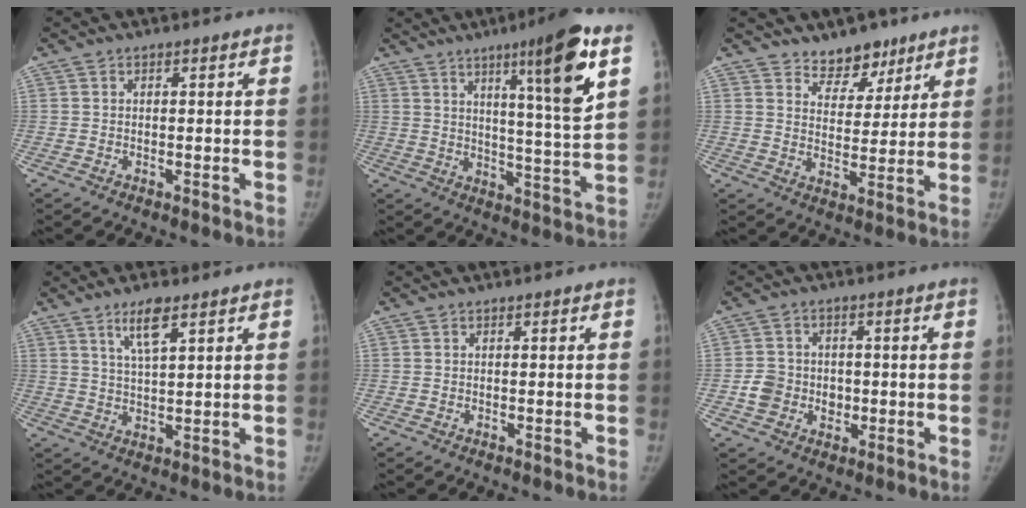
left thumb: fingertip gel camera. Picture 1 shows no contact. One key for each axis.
{"total": 15.0, "fx": 7.1, "fy": 0.9, "fz": 13.2, "tx": -0.194, "ty": -0.039, "tz": 0.105}
{"total": 7.6, "fx": 6.0, "fy": 4.2, "fz": 2.1, "tx": 0.006, "ty": -0.041, "tz": 0.098}
{"total": 5.6, "fx": 3.4, "fy": 1.1, "fz": 4.2, "tx": -0.080, "ty": -0.021, "tz": 0.068}
{"total": 0.0}
{"total": 6.0, "fx": -0.9, "fy": 5.4, "fz": 2.5, "tx": -0.015, "ty": 0.012, "tz": -0.015}